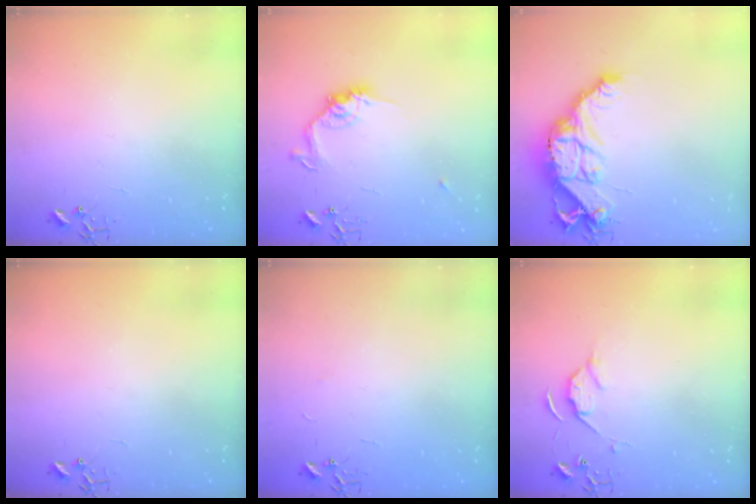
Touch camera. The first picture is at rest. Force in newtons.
{"total": 10.9, "press": 10.9, "slide": 0.5}
{"total": 16.7, "press": 16.6, "slide": 1.4}
{"total": 0.0}
{"total": 2.4, "press": 2.4, "slide": 0.3}
{"total": 5.7, "press": 5.7, "slide": 0.8}